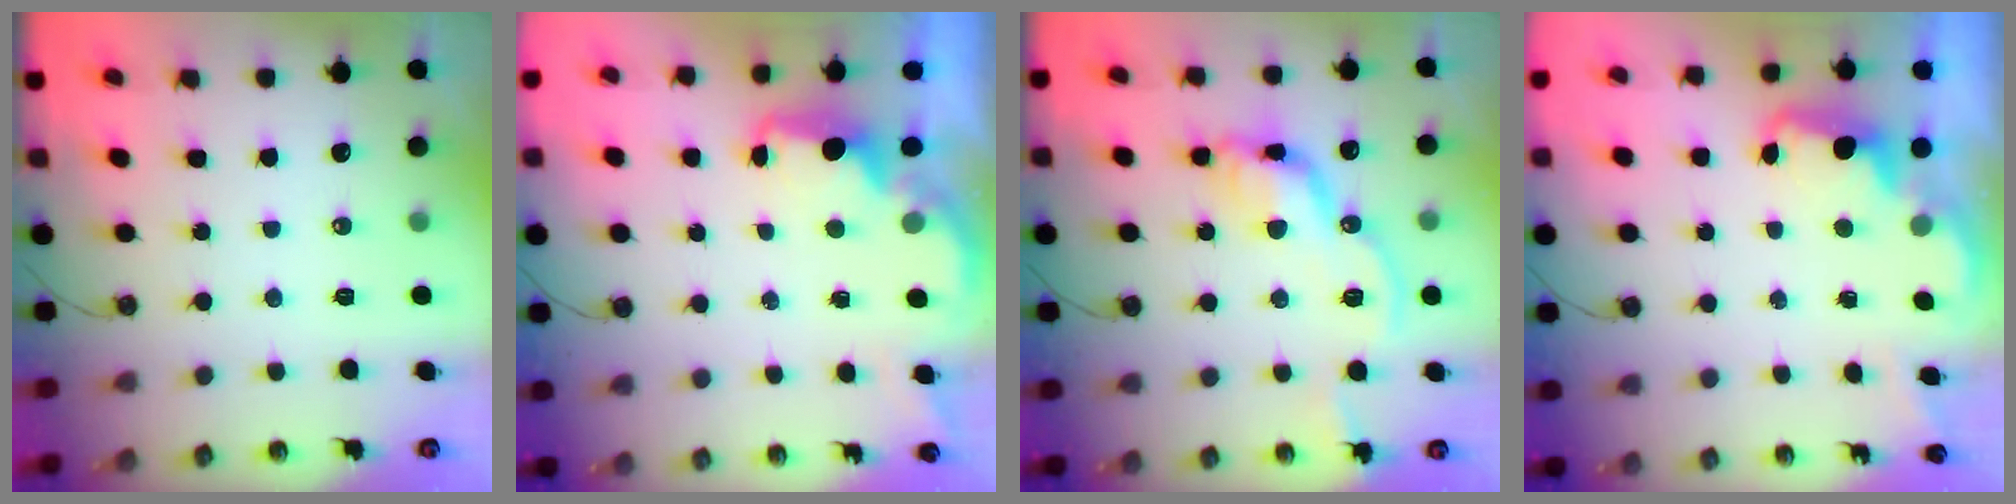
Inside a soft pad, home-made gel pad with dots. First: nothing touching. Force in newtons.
{"total": 2.0, "press": 1.9, "slide": 0.8}
{"total": 13.8, "press": 13.8, "slide": 0.5}
{"total": 2.4, "press": 2.3, "slide": 0.7}